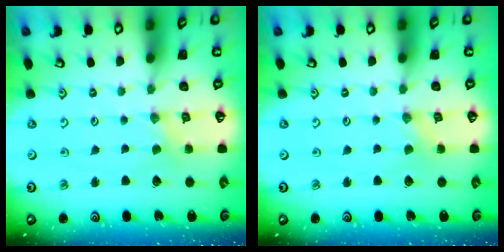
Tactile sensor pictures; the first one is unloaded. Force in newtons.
{"total": 0.0}